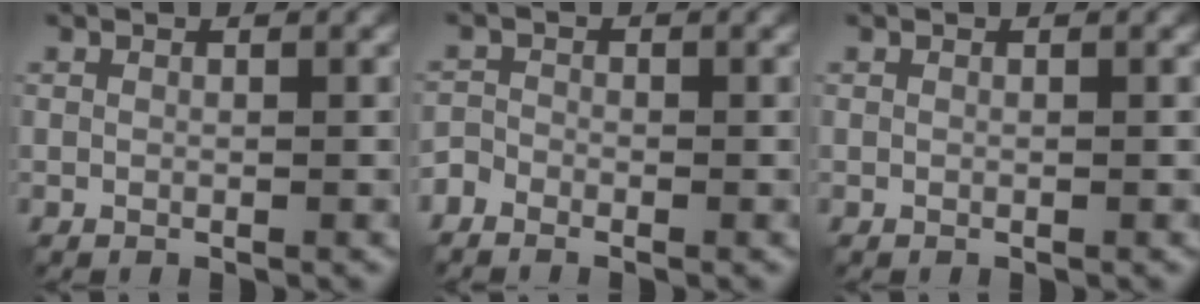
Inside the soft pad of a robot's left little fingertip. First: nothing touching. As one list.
[{"total": 1.5, "force": [-1.3, 0.7, 0.3], "torque": [-0.010, 0.002, -0.034]}, {"total": 0.0}]